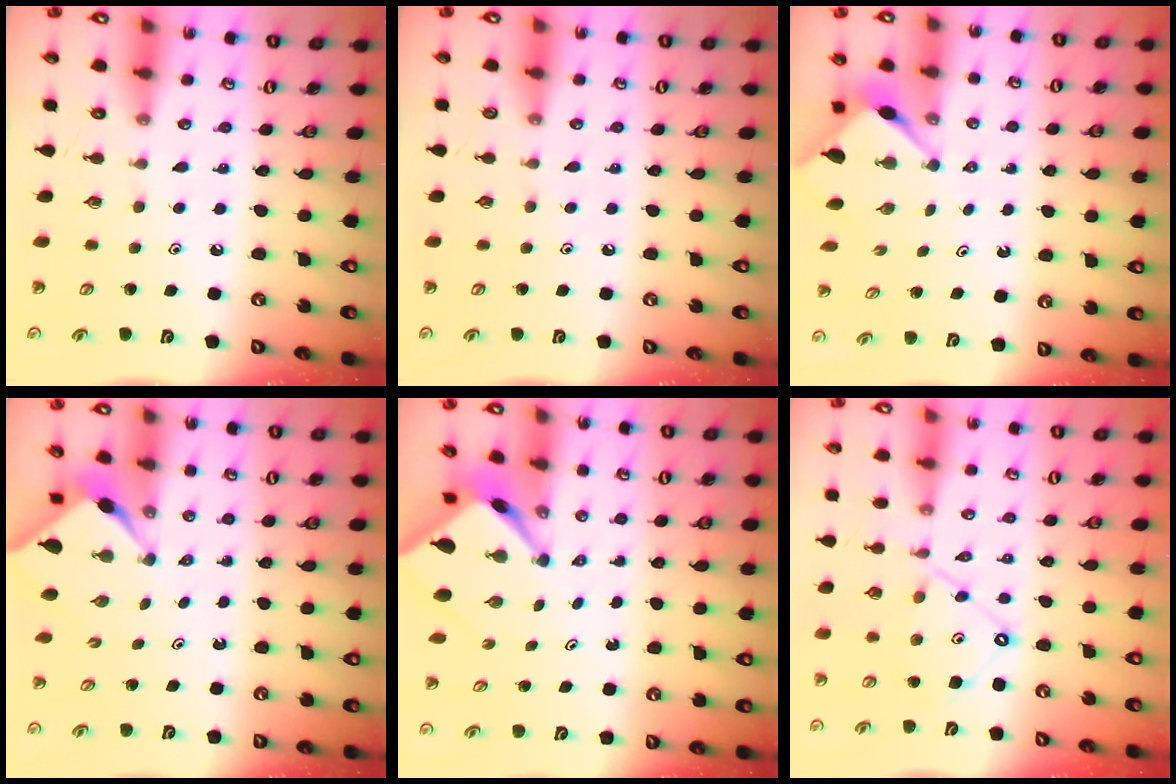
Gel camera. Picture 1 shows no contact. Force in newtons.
{"total": 2.7, "press": 2.7, "slide": 0.4}
{"total": 2.8, "press": 2.8, "slide": 0.3}
{"total": 3.1, "press": 3.1, "slide": 0.4}
{"total": 3.7, "press": 3.7, "slide": 0.2}
{"total": 11.7, "press": 11.6, "slide": 1.0}